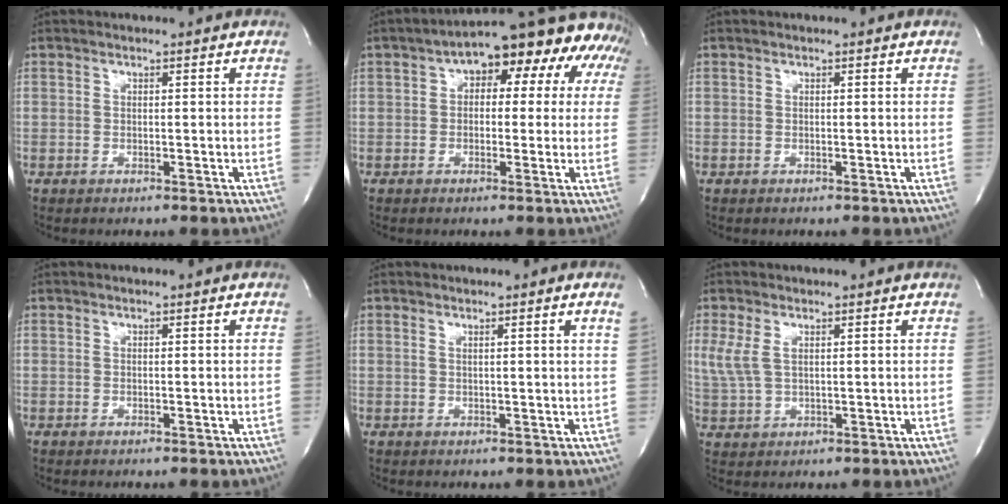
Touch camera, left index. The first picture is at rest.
{"total": 14.6, "force": [7.4, 7.2, 10.3], "torque": [-0.129, 0.063, 0.080]}
{"total": 0.0}
{"total": 0.0}
{"total": 2.0, "force": [1.2, -0.8, 1.4], "torque": [-0.029, -0.008, 0.018]}
{"total": 4.1, "force": [1.6, 1.7, 3.3], "torque": [-0.094, 0.007, 0.042]}